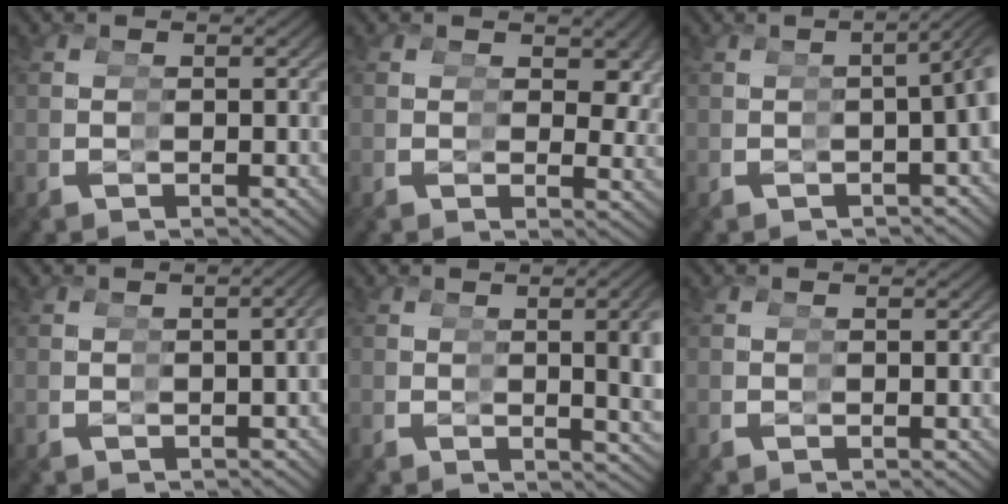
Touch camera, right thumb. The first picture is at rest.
{"total": 2.6, "force": [1.5, 1.5, 1.5], "torque": [-0.015, -0.012, 0.022]}
{"total": 5.0, "force": [0.2, 1.9, 4.6], "torque": [-0.053, 0.025, -0.007]}
{"total": 2.3, "force": [-0.3, 0.6, 2.2], "torque": [-0.030, 0.007, -0.003]}
{"total": 4.7, "force": [0.4, 1.2, 4.6], "torque": [-0.051, 0.005, 0.010]}
{"total": 0.0}